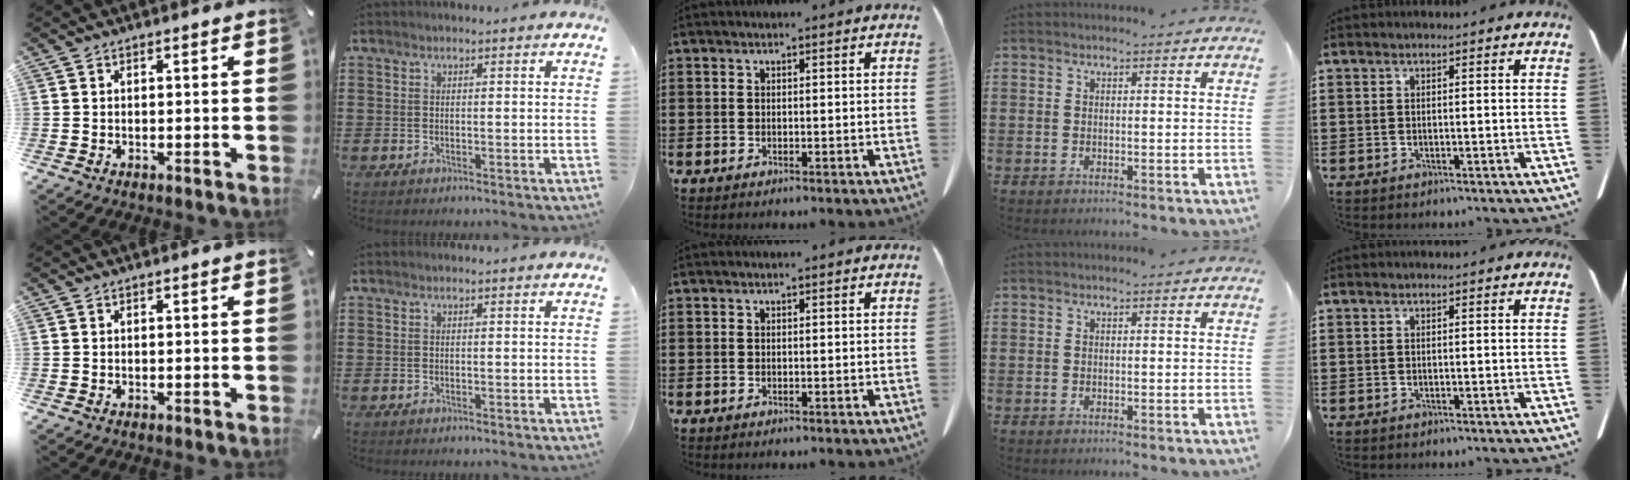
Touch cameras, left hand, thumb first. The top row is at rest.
{}